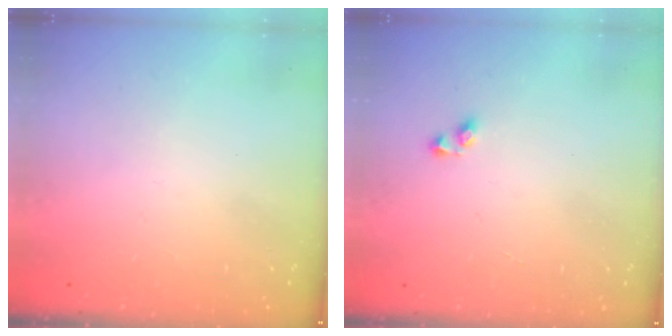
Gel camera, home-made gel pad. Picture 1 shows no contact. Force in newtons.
{"total": 3.1, "press": 3.1, "slide": 0.2}